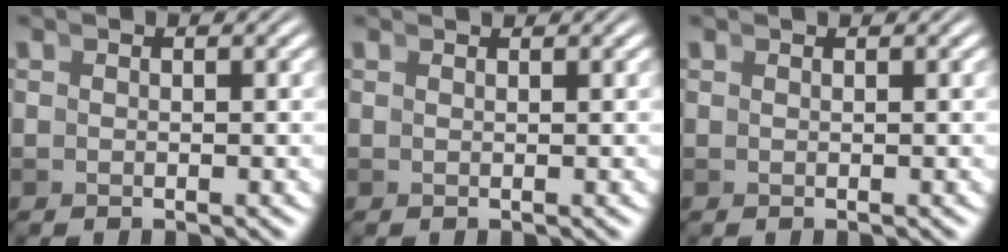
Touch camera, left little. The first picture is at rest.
{"total": 0.8, "force": [0.7, -0.4, -0.1], "torque": [0.013, 0.007, 0.012]}
{"total": 0.5, "force": [0.4, -0.3, -0.1], "torque": [0.010, 0.006, 0.006]}